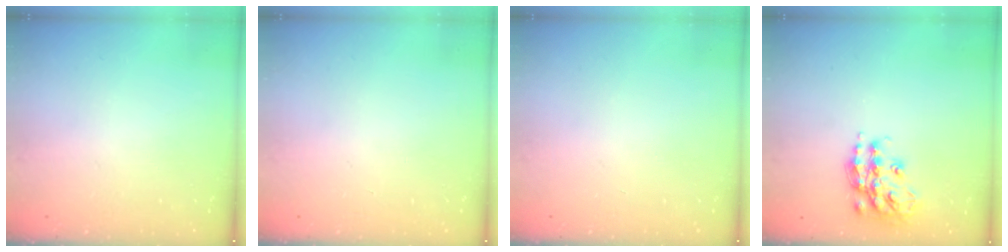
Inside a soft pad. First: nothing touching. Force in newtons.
{"total": 0.0}
{"total": 0.0}
{"total": 14.9, "press": 14.8, "slide": 0.8}